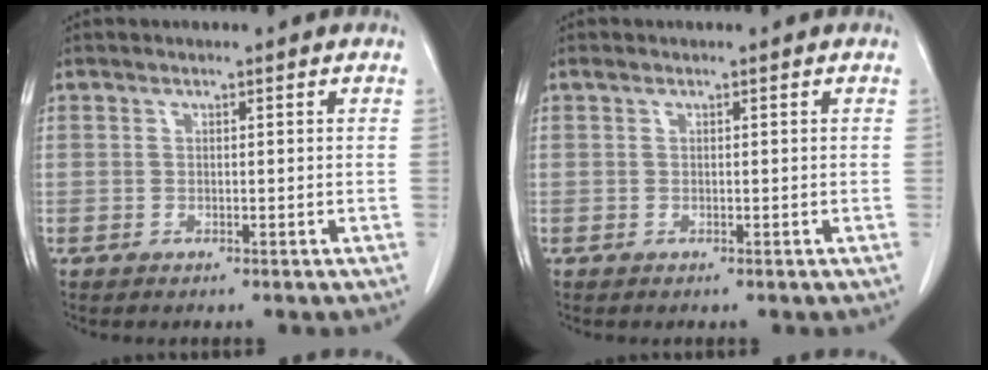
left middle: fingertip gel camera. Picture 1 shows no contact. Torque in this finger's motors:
{"motor_torque": [0.31, -0.12, -0.03, -0.02]}